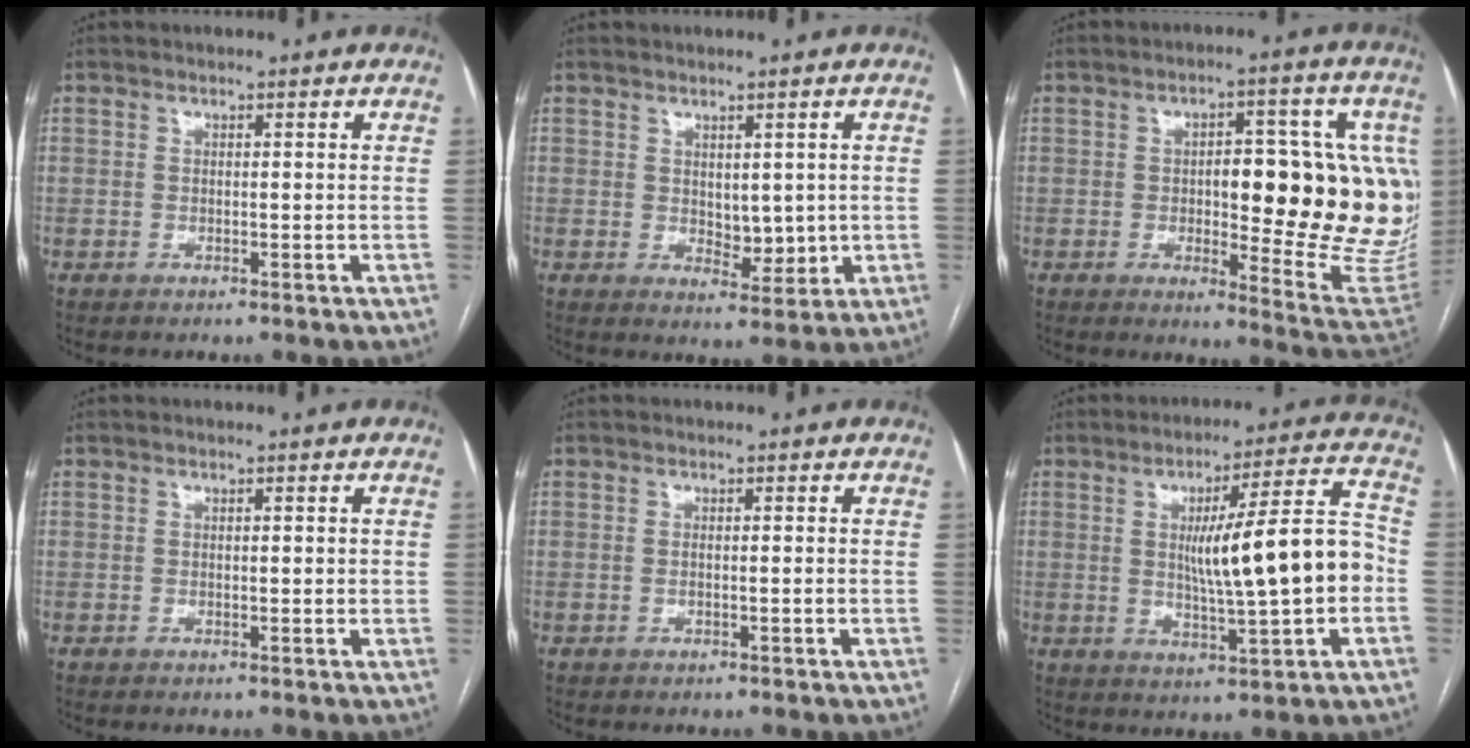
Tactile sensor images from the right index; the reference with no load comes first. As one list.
[{"total": 4.4, "force": [0.4, 2.5, 3.6], "torque": [-0.048, -0.008, 0.017]}, {"total": 20.7, "force": [1.0, 6.0, 19.7], "torque": [-0.181, 0.015, 0.025]}, {"total": 0.8, "force": [0.1, 0.3, 0.7], "torque": [-0.010, 0.000, 0.002]}, {"total": 0.9, "force": [-0.2, 0.1, 0.8], "torque": [-0.017, -0.001, 0.000]}, {"total": 14.3, "force": [-0.7, 1.0, 14.3], "torque": [-0.218, 0.015, -0.007]}]